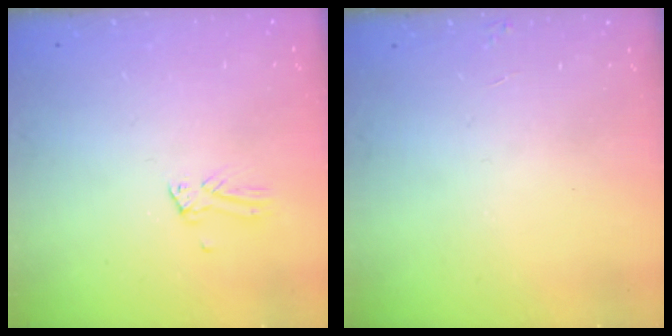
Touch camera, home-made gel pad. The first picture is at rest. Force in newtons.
{"total": 2.9, "press": 2.9, "slide": 0.4}